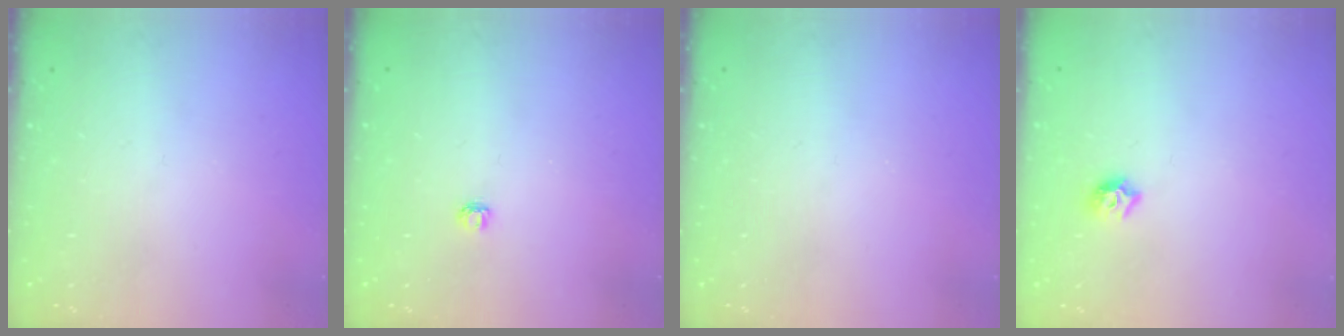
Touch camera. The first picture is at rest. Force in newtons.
{"total": 3.2, "press": 3.2, "slide": 0.4}
{"total": 0.0}
{"total": 6.2, "press": 6.2, "slide": 0.8}